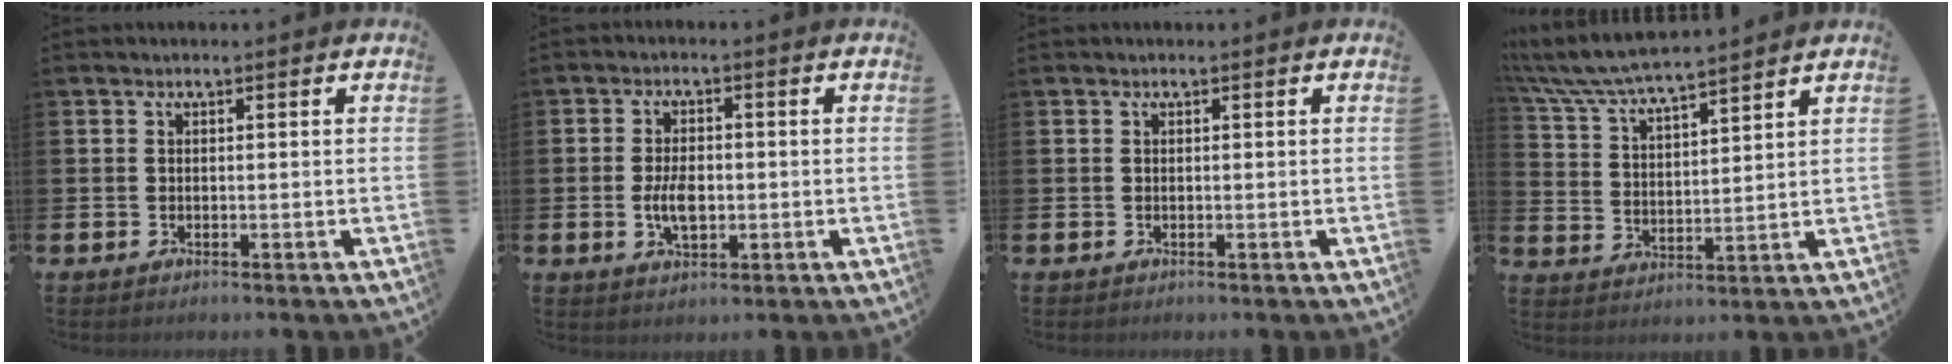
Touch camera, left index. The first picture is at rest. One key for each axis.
{"total": 4.3, "fx": -0.5, "fy": 2.3, "fz": 3.6, "tx": -0.056, "ty": 0.001, "tz": -0.010}
{"total": 0.0}
{"total": 6.6, "fx": 6.4, "fy": 0.4, "fz": 1.6, "tx": -0.062, "ty": -0.041, "tz": 0.113}